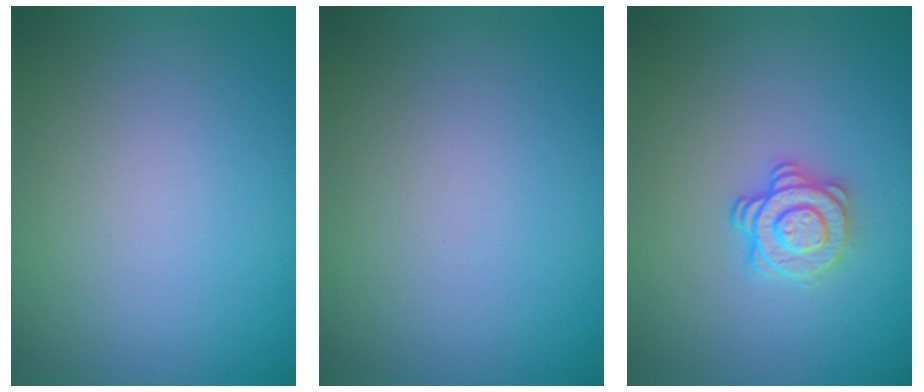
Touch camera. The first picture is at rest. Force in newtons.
{"total": 0.0}
{"total": 3.0, "press": 2.6, "slide": 1.4}